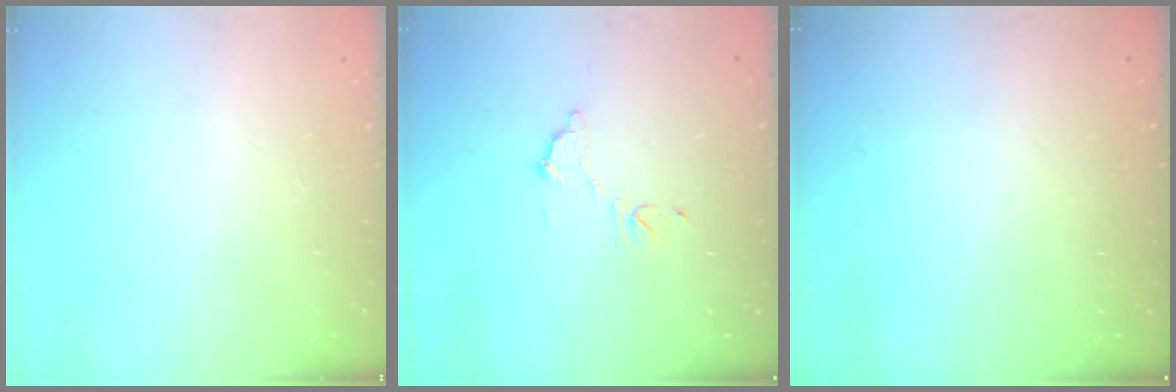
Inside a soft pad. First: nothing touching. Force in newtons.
{"total": 8.2, "press": 8.2, "slide": 0.4}
{"total": 3.1, "press": 3.1, "slide": 0.1}